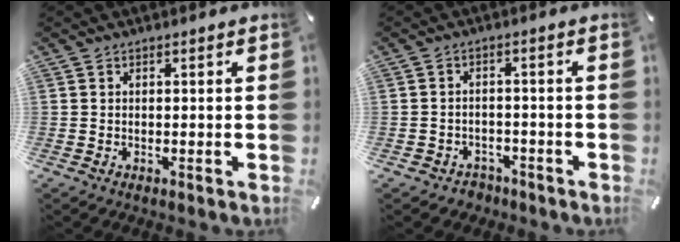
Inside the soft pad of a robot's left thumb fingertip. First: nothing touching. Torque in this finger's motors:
{"motor_torque": [-0.59, -0.01, -0.31, 0.08, -0.01]}